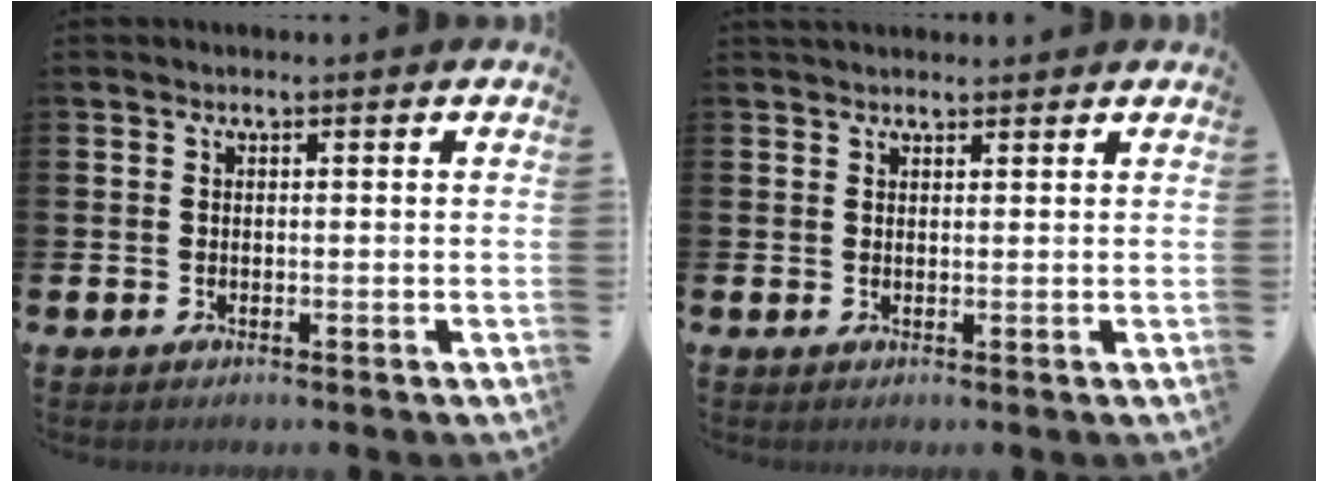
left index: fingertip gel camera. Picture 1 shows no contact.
{"total": 1.5, "force": [1.4, 0.4, 0.1], "torque": [0.007, -0.002, 0.024]}